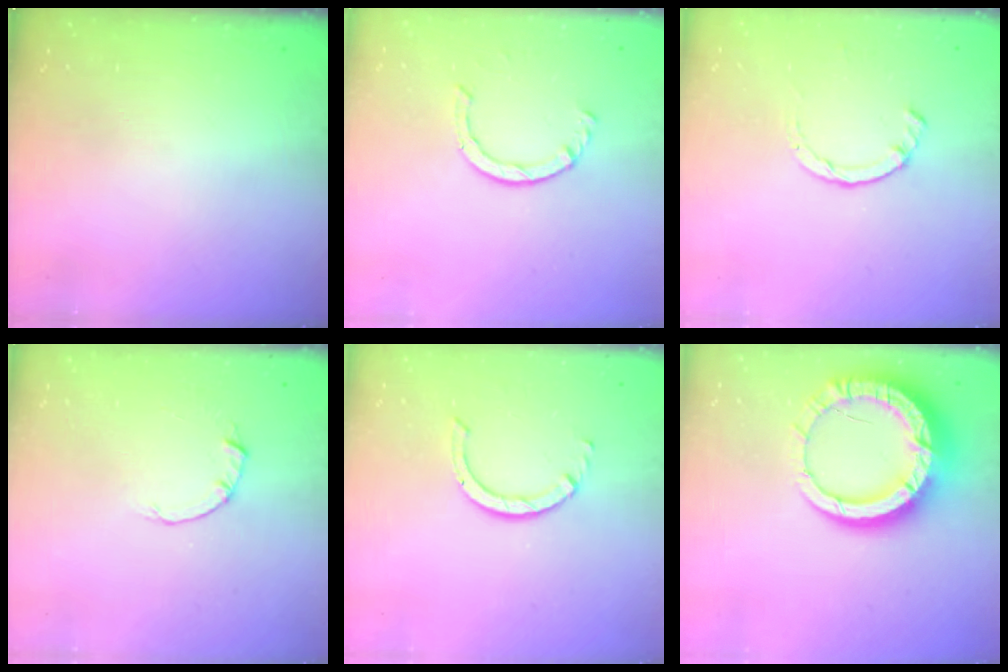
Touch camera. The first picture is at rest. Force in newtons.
{"total": 2.9, "press": 2.9, "slide": 0.4}
{"total": 2.8, "press": 2.8, "slide": 0.4}
{"total": 2.0, "press": 2.0, "slide": 0.3}
{"total": 3.2, "press": 3.1, "slide": 0.4}
{"total": 17.7, "press": 17.7, "slide": 1.5}